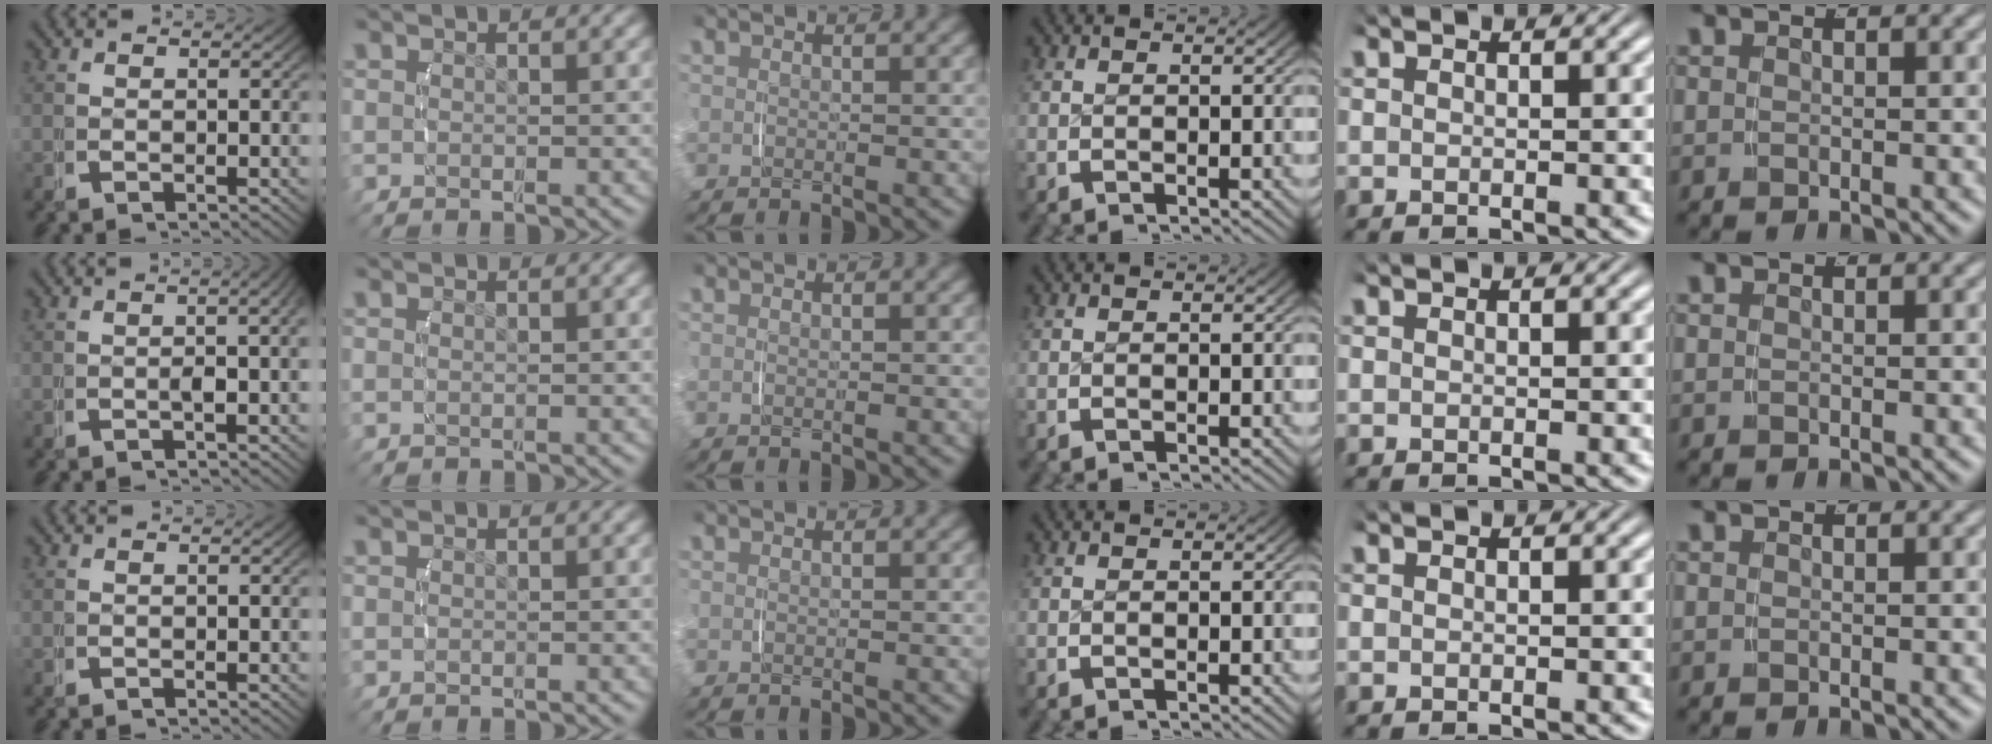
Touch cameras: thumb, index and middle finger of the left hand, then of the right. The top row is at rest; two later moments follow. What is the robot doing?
{"motion": "lift_and_place", "object": "jewelry box"}